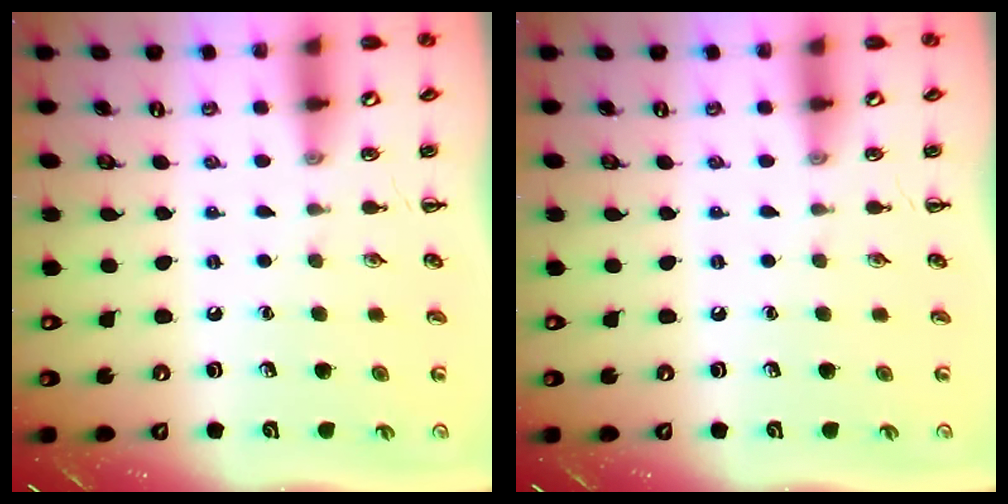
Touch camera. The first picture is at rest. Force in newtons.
{"total": 0.0}